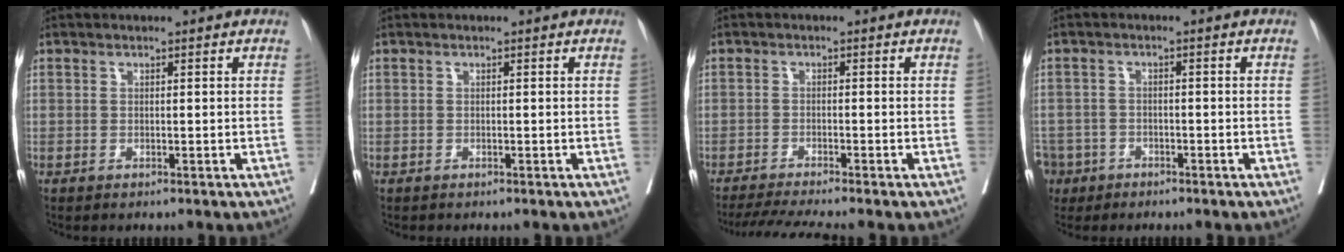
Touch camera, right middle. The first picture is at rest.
{"total": 0.0}
{"total": 5.7, "force": [-5.0, -1.2, 2.5], "torque": [-0.040, -0.019, -0.085]}
{"total": 7.4, "force": [-4.6, 5.6, 1.3], "torque": [-0.050, -0.001, -0.080]}